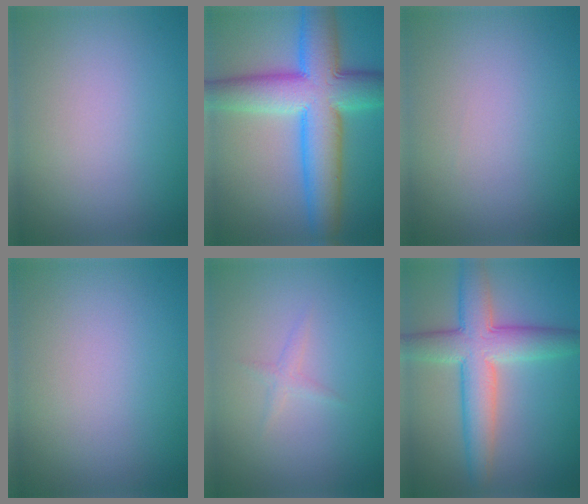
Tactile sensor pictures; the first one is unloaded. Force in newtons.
{"total": 10.9, "press": 10.9, "slide": 0.2}
{"total": 0.0}
{"total": 0.0}
{"total": 0.9, "press": 0.9, "slide": 0.1}
{"total": 7.1, "press": 7.1, "slide": 0.1}